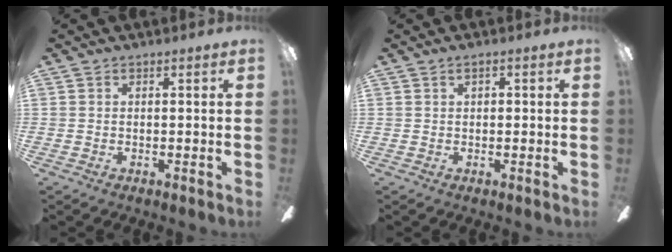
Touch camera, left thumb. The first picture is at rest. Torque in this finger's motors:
{"motor_torque": [0.07, -0.12, -0.17, -0.07, -0.02]}